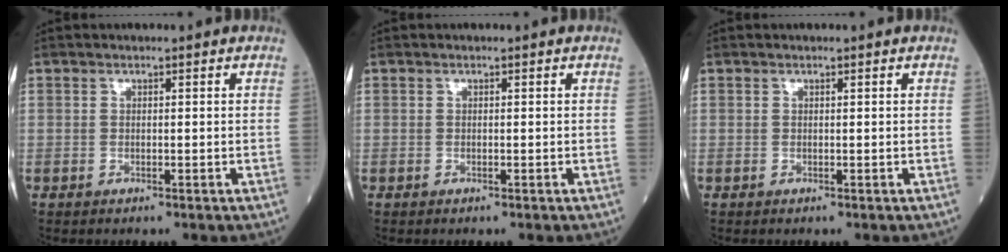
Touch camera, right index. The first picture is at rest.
{"total": 0.0}
{"total": 0.0}